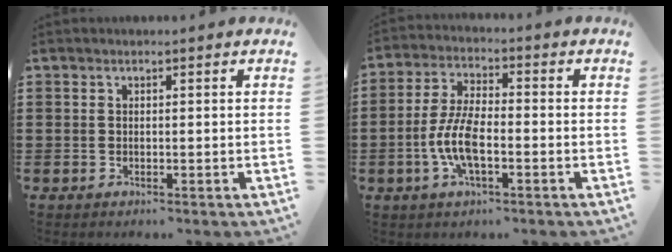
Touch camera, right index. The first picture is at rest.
{"total": 7.7, "force": [-2.2, 2.7, 6.9], "torque": [-0.158, -0.011, -0.045]}